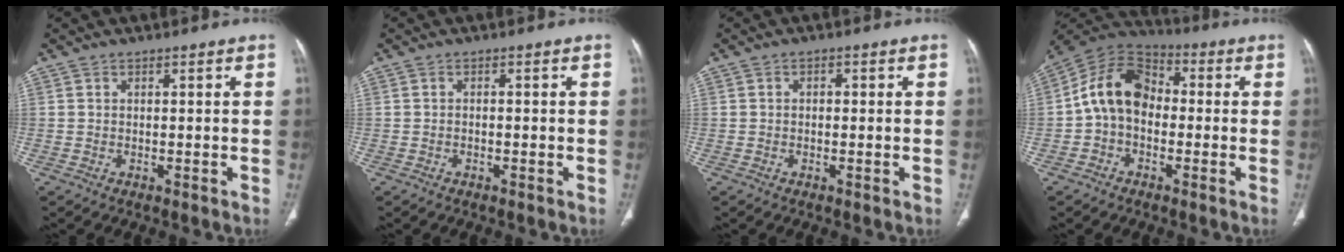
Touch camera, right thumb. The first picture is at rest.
{"total": 0.6, "force": [-0.2, 0.3, 0.5], "torque": [-0.011, 0.004, -0.005]}
{"total": 1.2, "force": [0.0, 0.9, 0.8], "torque": [-0.010, 0.006, -0.002]}
{"total": 12.1, "force": [-0.8, 8.9, 8.2], "torque": [-0.130, 0.037, -0.033]}